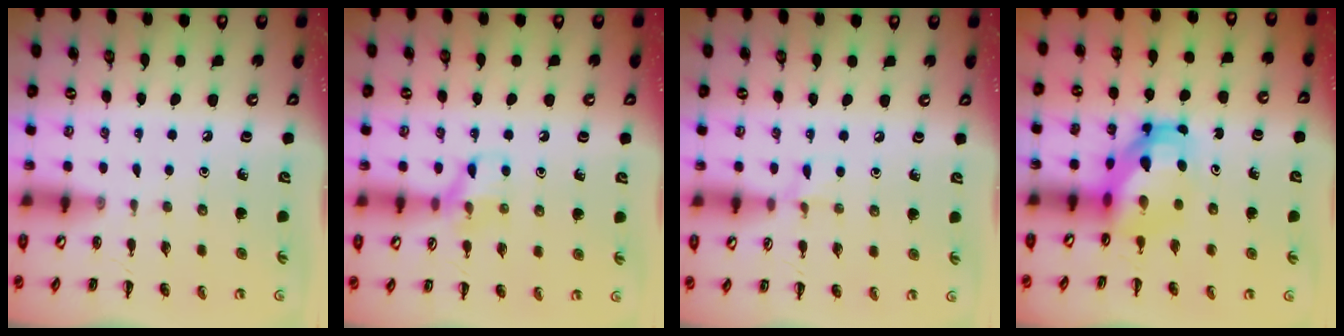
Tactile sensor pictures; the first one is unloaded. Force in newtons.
{"total": 8.4, "press": 8.4, "slide": 0.6}
{"total": 4.4, "press": 4.1, "slide": 1.6}
{"total": 5.5, "press": 5.3, "slide": 1.6}